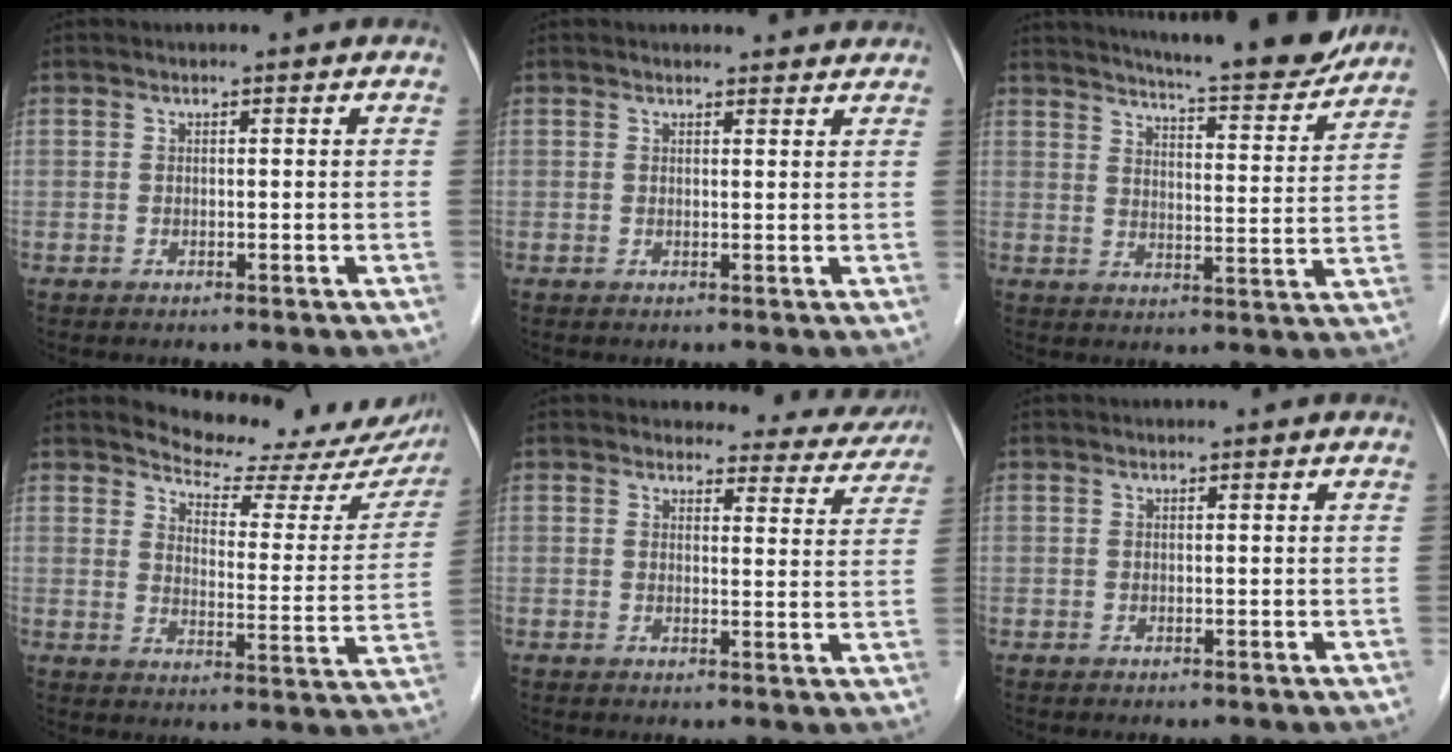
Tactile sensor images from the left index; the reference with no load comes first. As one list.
[{"total": 3.8, "force": [3.7, 0.8, 0.3], "torque": [-0.006, 0.006, 0.036]}, {"total": 15.8, "force": [14.6, 1.2, 5.8], "torque": [-0.090, -0.028, 0.191]}, {"total": 17.6, "force": [16.8, 4.0, 3.3], "torque": [-0.021, -0.068, 0.184]}, {"total": 8.6, "force": [8.2, 2.7, 0.4], "torque": [0.023, -0.020, 0.071]}, {"total": 0.0}]